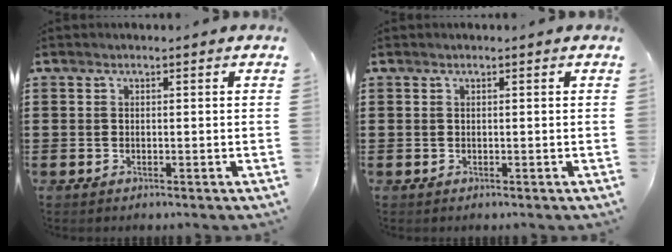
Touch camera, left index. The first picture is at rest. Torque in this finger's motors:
{"motor_torque": [-0.02, 0.02, 0.00, 0.00]}